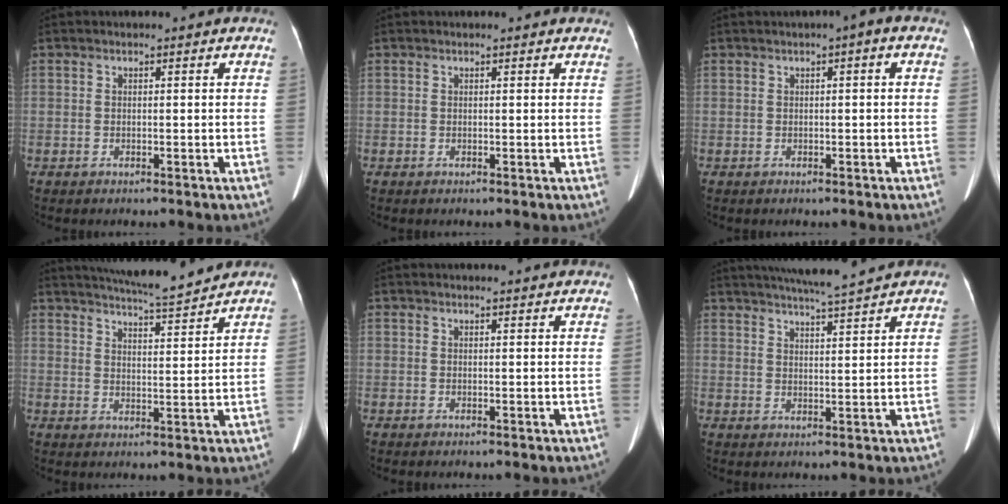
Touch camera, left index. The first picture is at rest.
{"total": 1.7, "force": [1.6, 0.2, 0.4], "torque": [-0.012, 0.008, 0.011]}
{"total": 1.9, "force": [0.5, 0.2, 1.8], "torque": [-0.024, 0.009, 0.004]}
{"total": 11.0, "force": [10.3, -0.2, 3.9], "torque": [-0.067, 0.002, 0.151]}
{"total": 7.0, "force": [6.7, 0.6, 2.0], "torque": [-0.023, 0.018, 0.063]}
{"total": 10.5, "force": [9.5, -0.4, 4.4], "torque": [-0.076, 0.014, 0.138]}